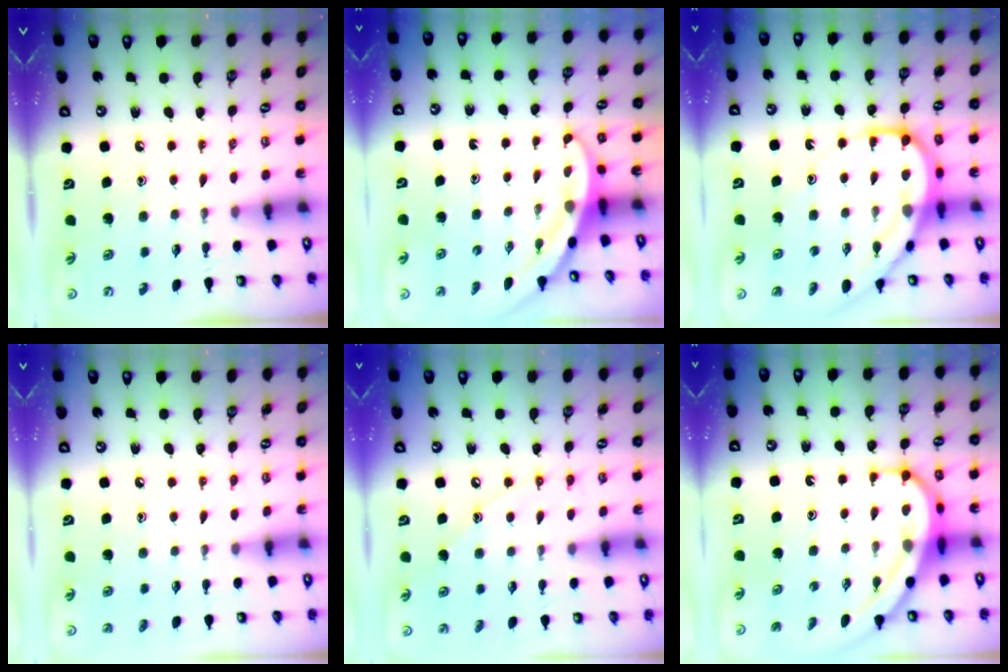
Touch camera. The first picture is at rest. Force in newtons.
{"total": 3.0, "press": 3.0, "slide": 0.2}
{"total": 14.0, "press": 14.0, "slide": 1.2}
{"total": 4.9, "press": 4.9, "slide": 0.5}
{"total": 7.2, "press": 7.2, "slide": 0.7}
{"total": 8.8, "press": 8.8, "slide": 0.6}